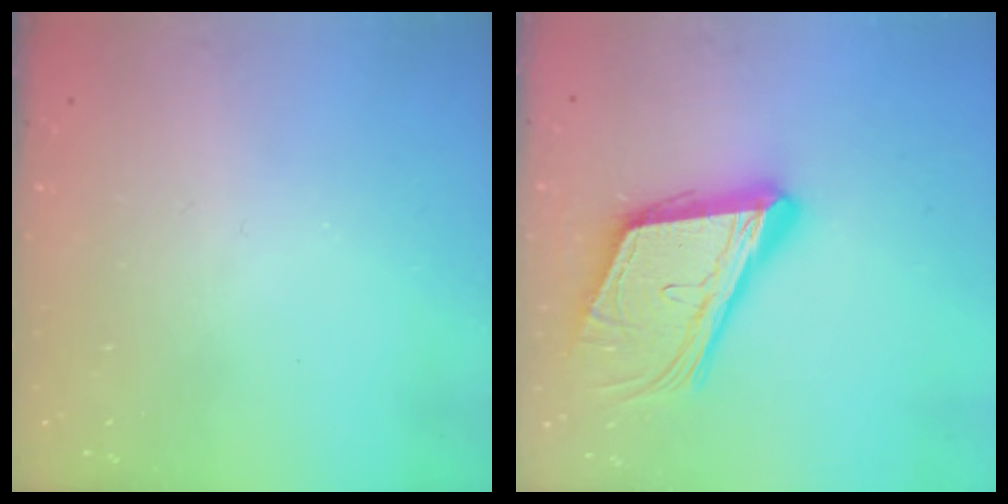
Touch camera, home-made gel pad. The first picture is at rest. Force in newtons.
{"total": 20.0, "press": 19.6, "slide": 3.9}